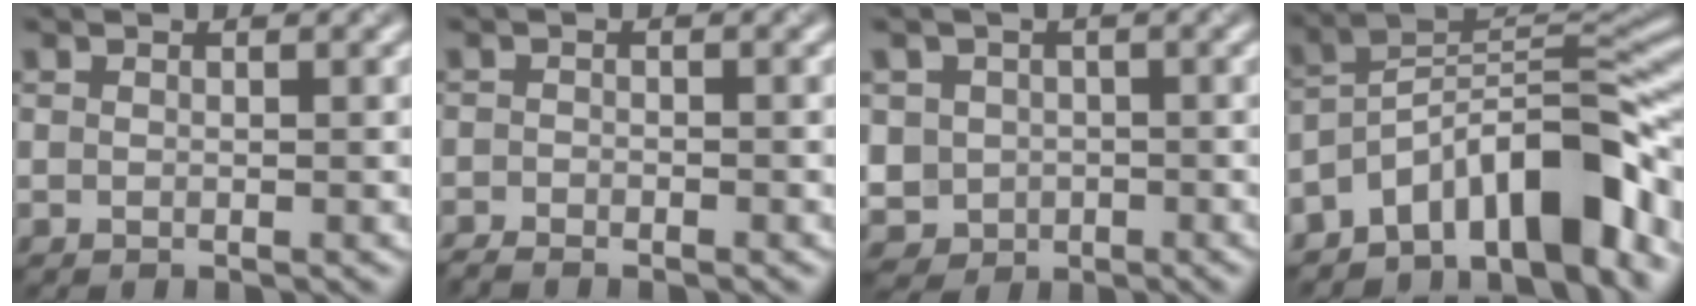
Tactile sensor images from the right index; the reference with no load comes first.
{"total": 1.5, "force": [-1.5, 0.0, 0.3], "torque": [-0.010, -0.004, -0.034]}
{"total": 3.8, "force": [-0.7, 3.7, 0.7], "torque": [-0.006, -0.003, -0.018]}
{"total": 9.9, "force": [-6.6, 3.4, 6.5], "torque": [-0.079, 0.016, -0.127]}